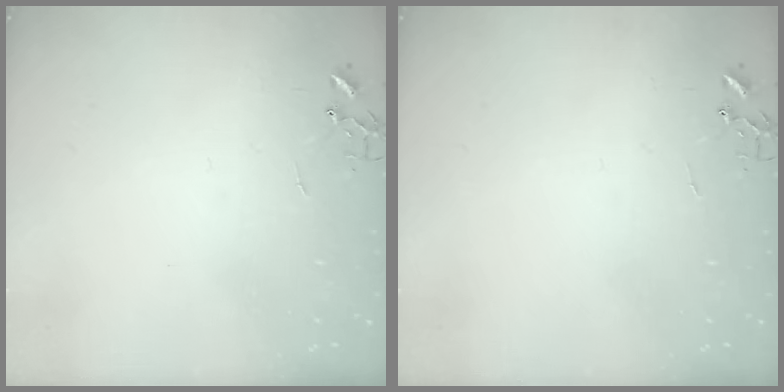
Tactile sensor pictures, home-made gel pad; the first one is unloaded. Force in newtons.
{"total": 0.0}